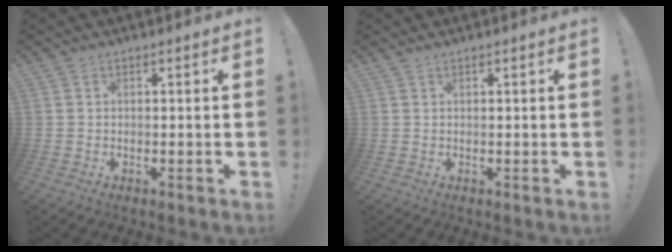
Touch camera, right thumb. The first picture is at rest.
{"total": 0.6, "force": [0.3, -0.2, 0.4], "torque": [-0.008, -0.001, 0.005]}